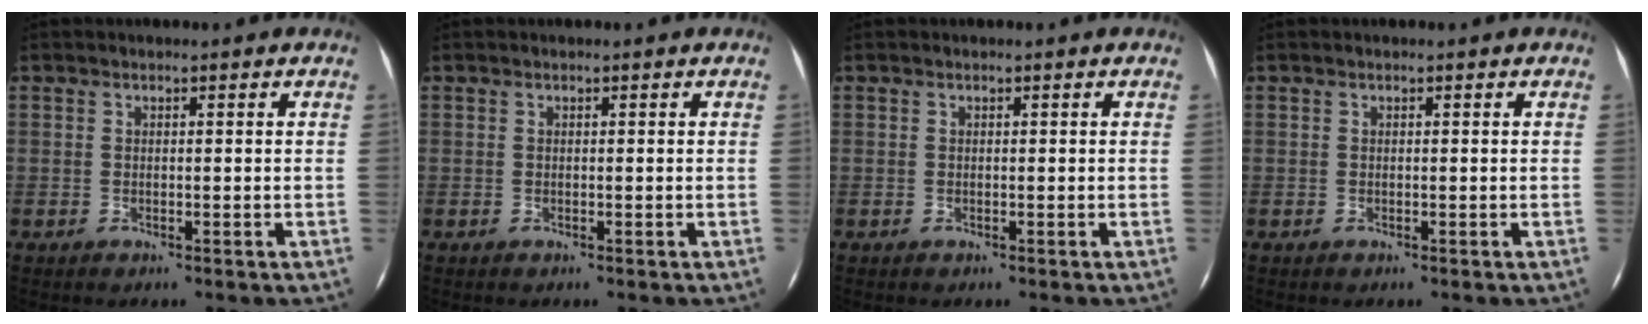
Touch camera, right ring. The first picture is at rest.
{"total": 0.0}
{"total": 0.0}
{"total": 0.0}